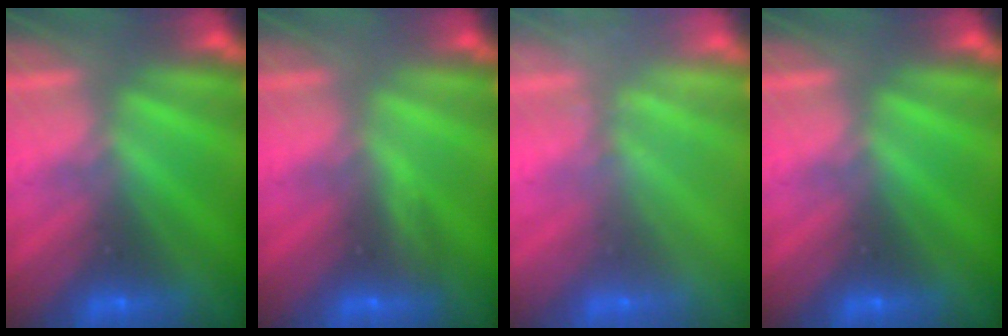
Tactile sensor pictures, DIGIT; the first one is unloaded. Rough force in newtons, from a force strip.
{"total": 2.9}
{"total": 2.4}
{"total": 0.0}